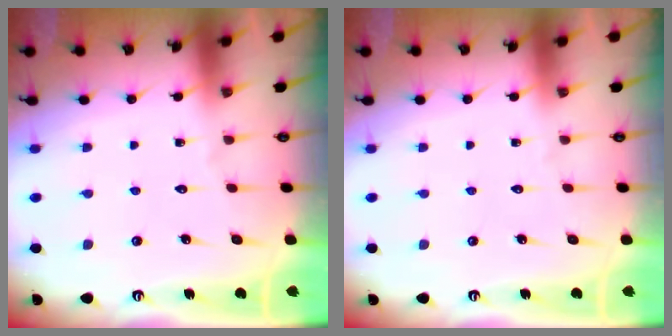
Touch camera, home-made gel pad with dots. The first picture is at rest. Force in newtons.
{"total": 0.0}